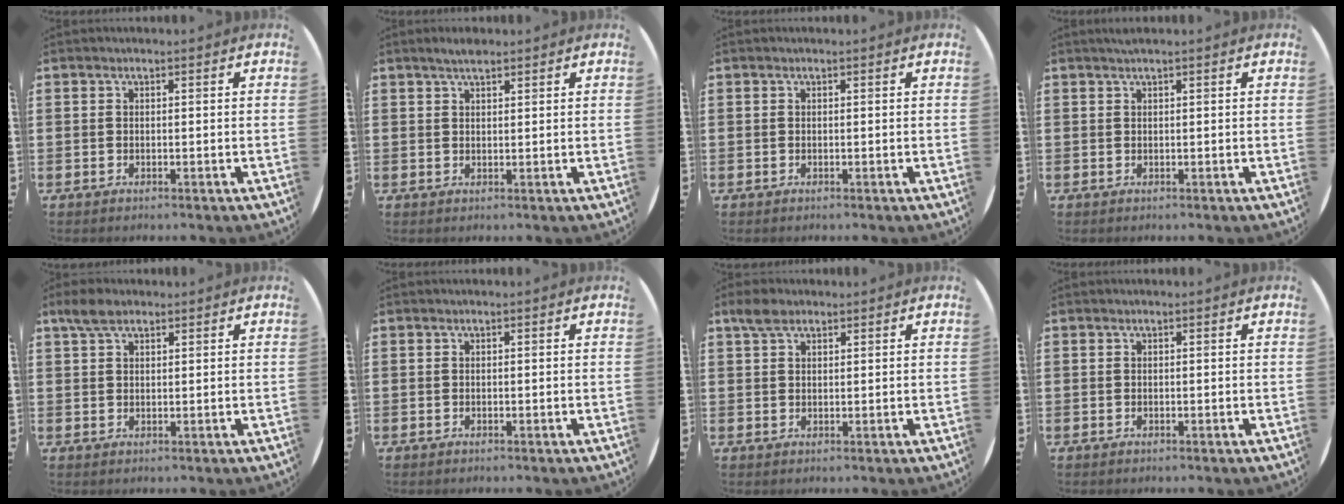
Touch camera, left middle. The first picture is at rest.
{"total": 2.0, "force": [1.7, 0.5, 1.0], "torque": [-0.013, 0.001, 0.028]}
{"total": 0.0}
{"total": 0.6, "force": [0.4, -0.1, 0.5], "torque": [-0.007, 0.000, 0.007]}
{"total": 3.4, "force": [2.5, 1.6, 1.6], "torque": [-0.029, 0.006, 0.045]}
{"total": 0.0}
{"total": 2.7, "force": [2.1, 1.4, 1.0], "torque": [-0.015, 0.005, 0.037]}
{"total": 0.0}